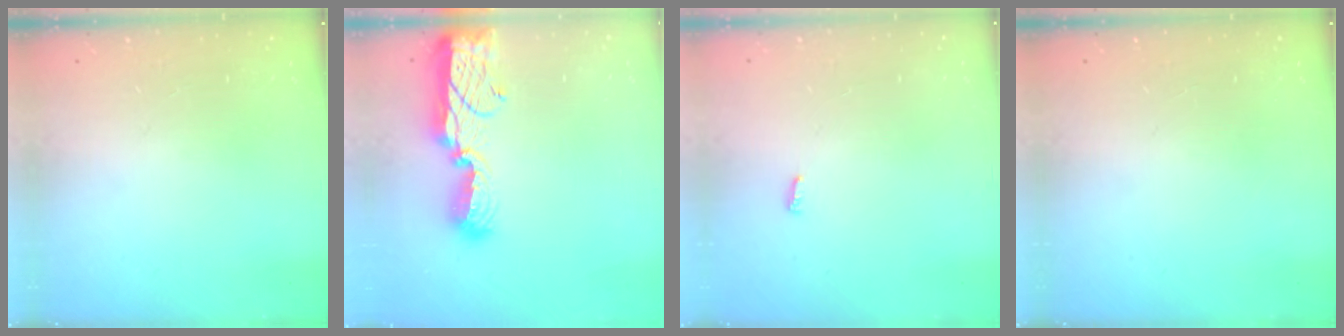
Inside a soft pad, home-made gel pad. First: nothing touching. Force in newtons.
{"total": 14.1, "press": 14.1, "slide": 0.7}
{"total": 2.8, "press": 2.8, "slide": 0.5}
{"total": 0.0}